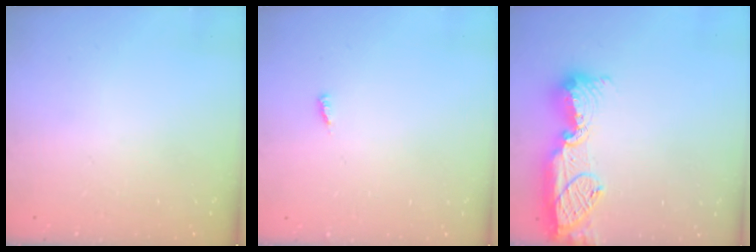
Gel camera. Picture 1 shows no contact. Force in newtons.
{"total": 2.6, "press": 2.6, "slide": 0.3}
{"total": 17.2, "press": 16.2, "slide": 5.8}